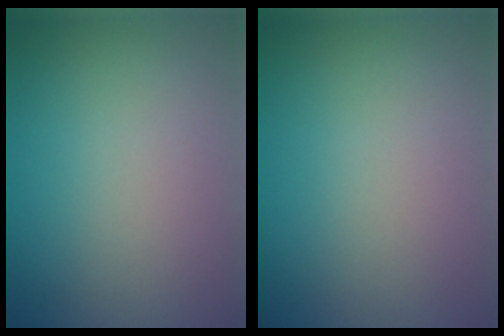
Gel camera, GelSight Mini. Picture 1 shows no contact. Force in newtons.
{"total": 0.0}